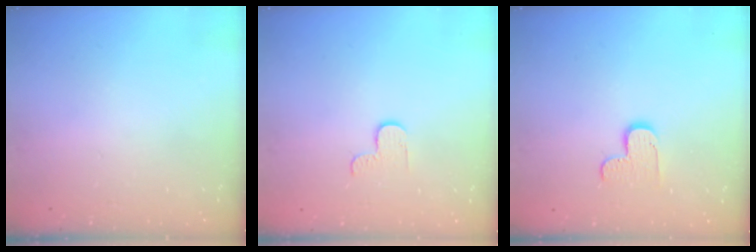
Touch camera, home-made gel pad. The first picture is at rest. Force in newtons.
{"total": 2.7, "press": 2.6, "slide": 0.4}
{"total": 6.6, "press": 6.5, "slide": 0.4}